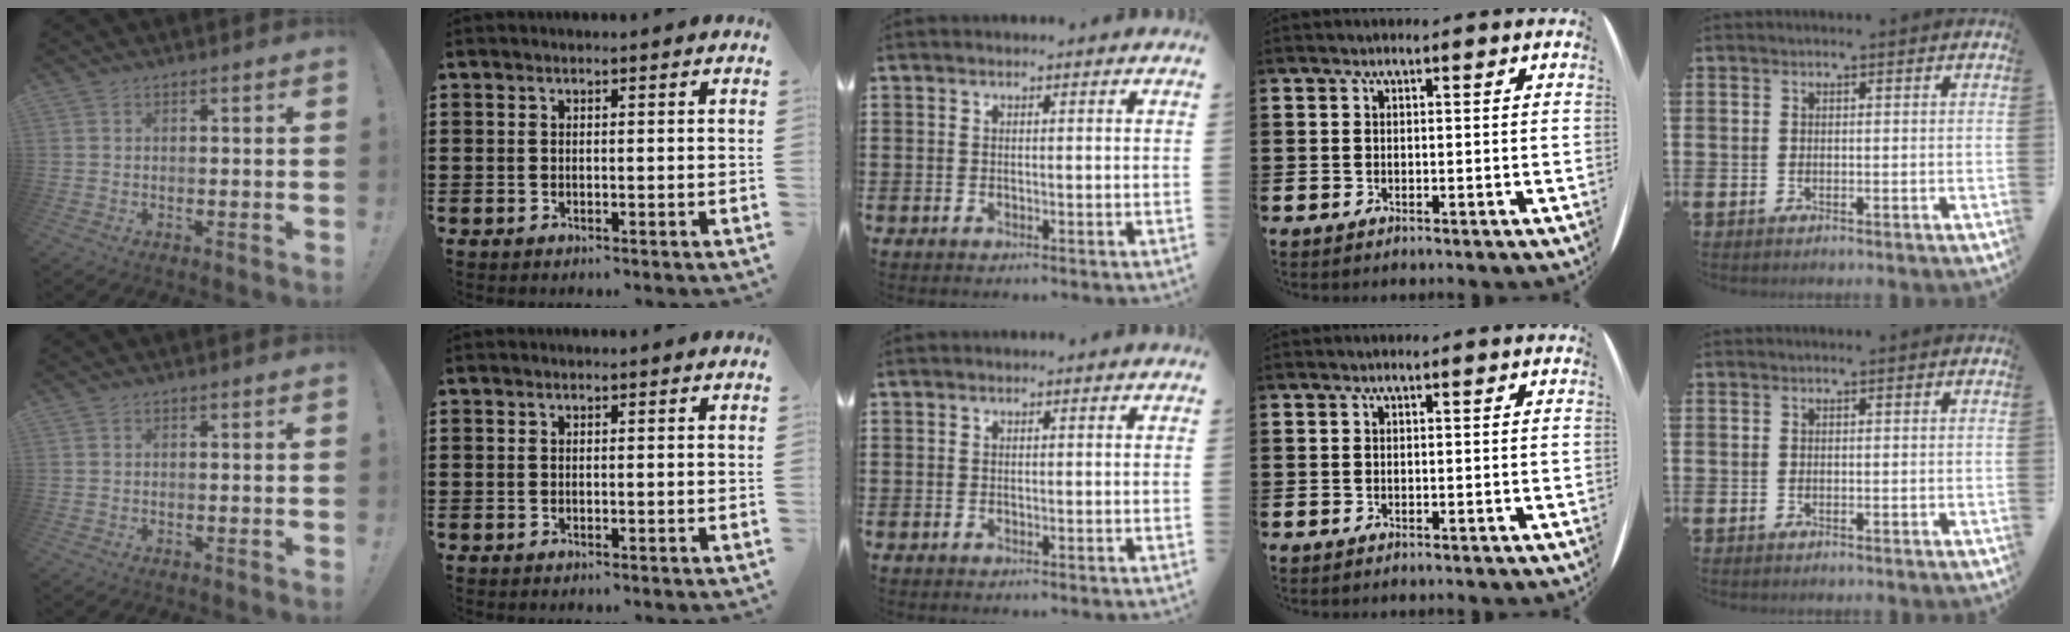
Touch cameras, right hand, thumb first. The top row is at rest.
{}